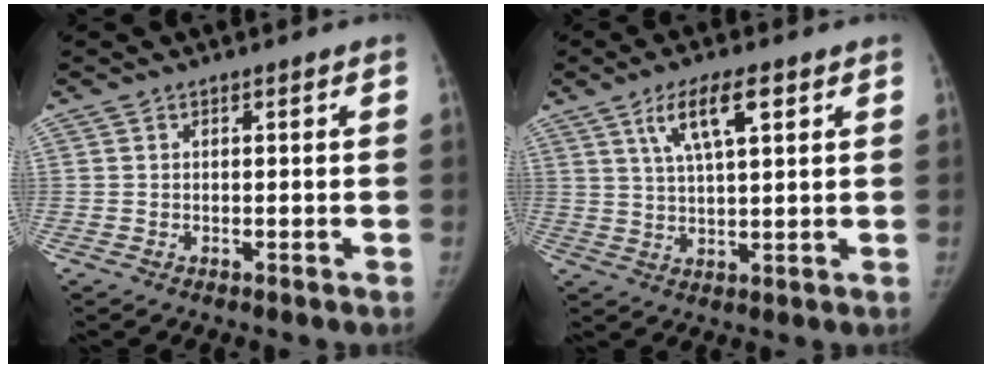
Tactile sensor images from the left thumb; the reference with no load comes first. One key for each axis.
{"total": 8.4, "fx": 4.0, "fy": 2.4, "fz": 7.0, "tx": -0.124, "ty": -0.007, "tz": 0.075}